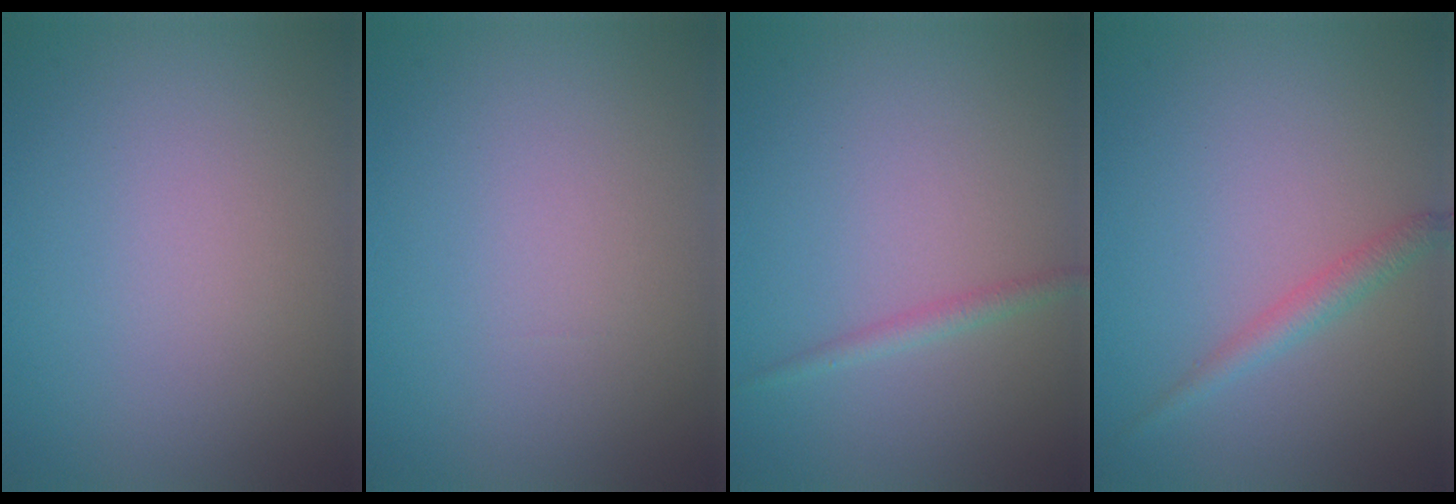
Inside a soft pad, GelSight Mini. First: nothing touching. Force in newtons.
{"total": 0.0}
{"total": 1.3, "press": 1.3, "slide": 0.1}
{"total": 1.8, "press": 1.8, "slide": 0.0}